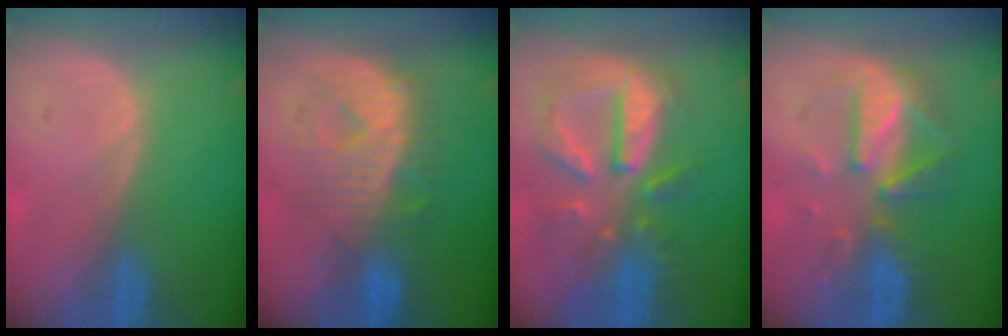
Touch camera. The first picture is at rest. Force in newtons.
{"total": 8.4, "press": 8.4, "slide": 0.1}
{"total": 10.7, "press": 9.4, "slide": 5.1}
{"total": 8.1, "press": 7.9, "slide": 2.0}